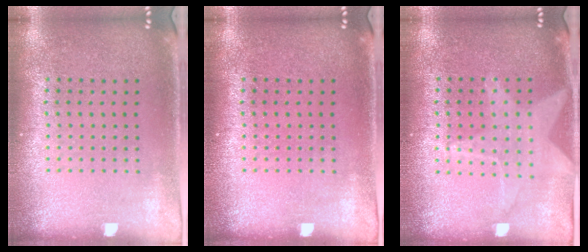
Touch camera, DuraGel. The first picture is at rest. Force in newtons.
{"total": 0.0}
{"total": 0.5, "press": 0.5, "slide": 0.0}